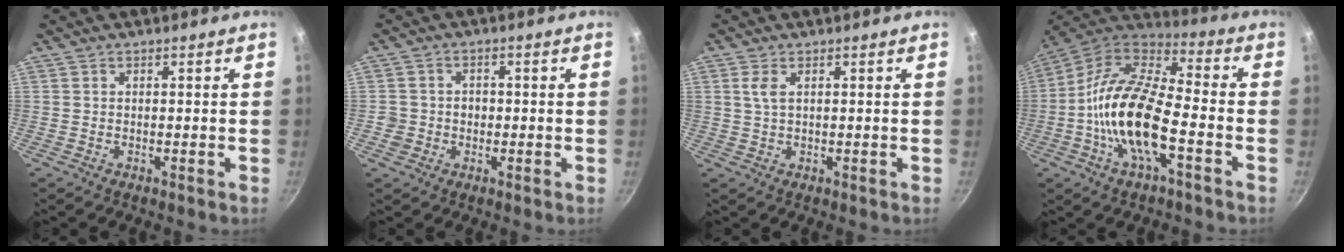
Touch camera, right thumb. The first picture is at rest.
{"total": 3.6, "force": [-0.7, 3.4, 1.1], "torque": [0.000, 0.011, -0.013]}
{"total": 2.6, "force": [0.9, 1.2, 2.1], "torque": [-0.042, -0.002, 0.018]}
{"total": 18.4, "force": [-4.9, 7.4, 16.1], "torque": [-0.302, 0.041, -0.113]}